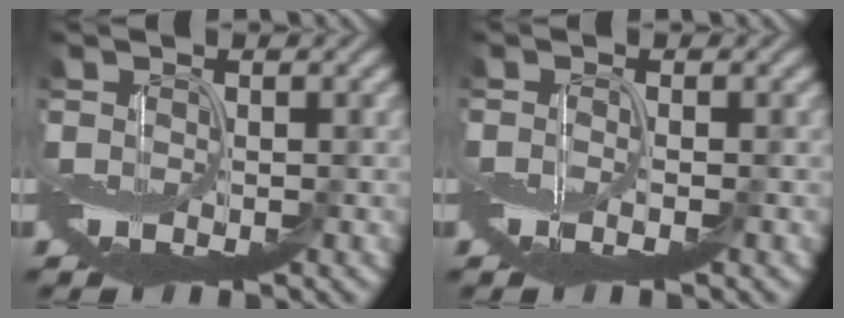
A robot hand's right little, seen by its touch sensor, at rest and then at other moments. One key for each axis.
{"total": 1.1, "fx": -0.5, "fy": -0.3, "fz": 1.0, "tx": -0.022, "ty": -0.004, "tz": -0.012}